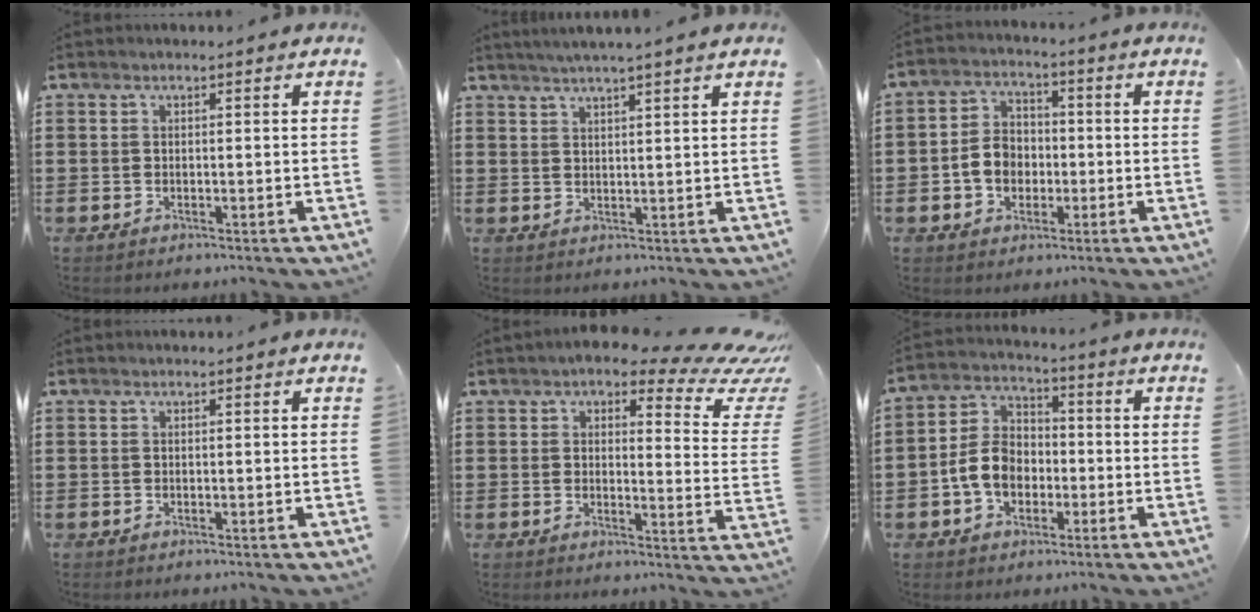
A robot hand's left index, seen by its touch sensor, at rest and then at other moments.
{"total": 2.5, "force": [2.2, -0.7, 1.0], "torque": [-0.024, -0.004, 0.040]}
{"total": 5.7, "force": [-1.5, 4.5, 3.1], "torque": [-0.080, 0.009, -0.033]}
{"total": 0.0}
{"total": 6.8, "force": [5.0, 1.7, 4.4], "torque": [-0.072, -0.030, 0.079]}
{"total": 7.4, "force": [-2.1, 5.6, 4.3], "torque": [-0.109, 0.012, -0.045]}